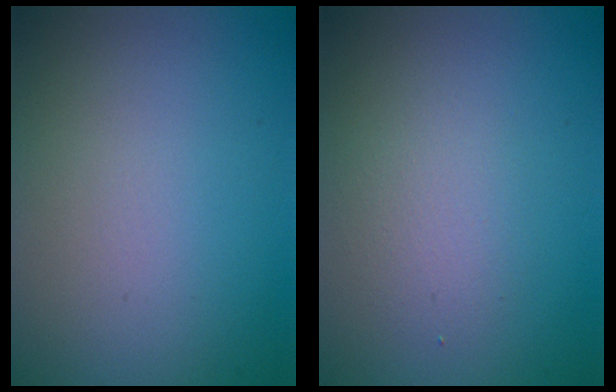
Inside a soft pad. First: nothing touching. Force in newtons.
{"total": 2.0, "press": 2.0, "slide": 0.1}